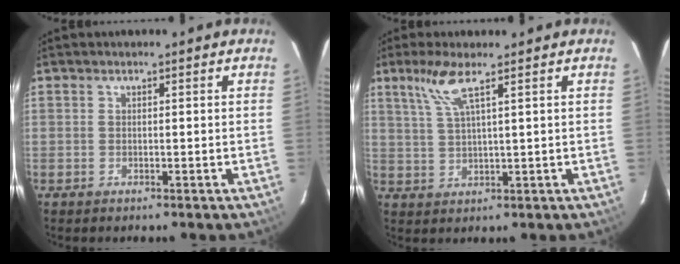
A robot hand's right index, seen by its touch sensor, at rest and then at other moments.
{"total": 5.5, "force": [3.2, 0.1, 4.4], "torque": [-0.093, 0.002, 0.070]}